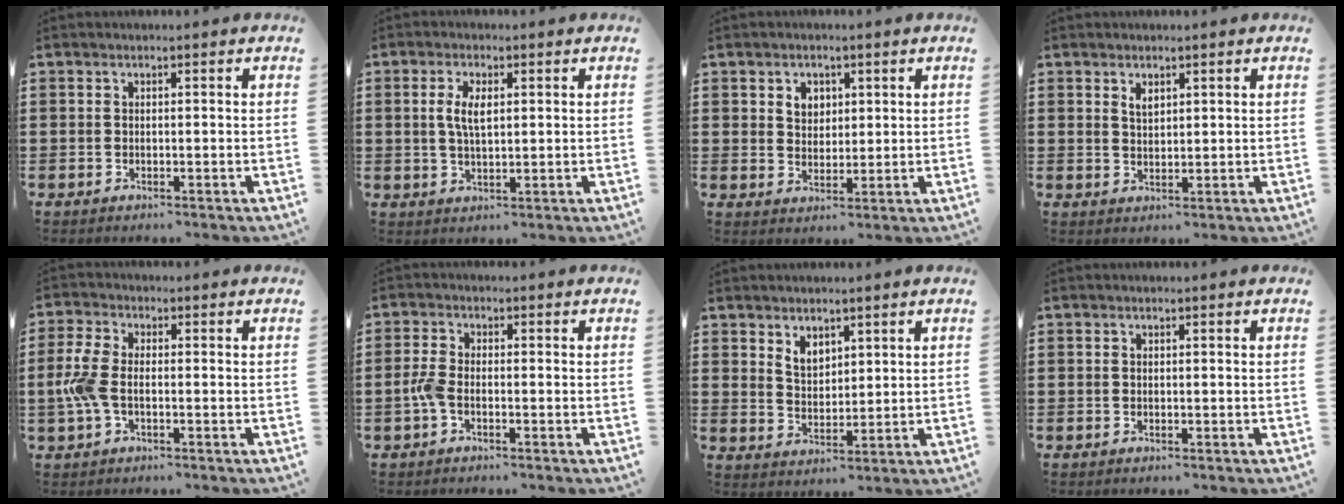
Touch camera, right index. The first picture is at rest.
{"total": 4.3, "force": [0.8, 1.8, 3.8], "torque": [-0.078, 0.008, 0.012]}
{"total": 3.2, "force": [1.5, 2.7, 1.1], "torque": [-0.033, 0.011, 0.025]}
{"total": 1.9, "force": [1.3, 1.0, 1.0], "torque": [-0.021, 0.004, 0.025]}
{"total": 5.4, "force": [-1.0, 2.7, 4.6], "torque": [-0.123, -0.008, -0.027]}
{"total": 2.8, "force": [-1.1, 1.1, 2.3], "torque": [-0.064, -0.004, -0.026]}
{"total": 3.7, "force": [2.6, 2.4, 1.1], "torque": [-0.031, 0.007, 0.049]}
{"total": 0.0}